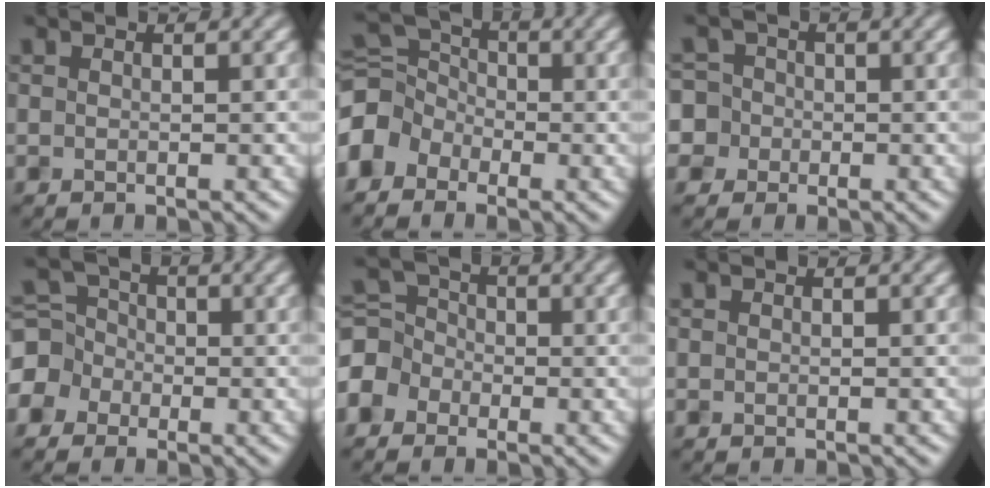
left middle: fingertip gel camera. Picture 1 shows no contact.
{"total": 4.5, "force": [-2.8, 3.2, 1.6], "torque": [-0.037, 0.017, -0.072]}
{"total": 5.0, "force": [-0.9, 4.7, 1.2], "torque": [-0.026, 0.032, -0.041]}
{"total": 4.6, "force": [-2.0, 4.0, 1.0], "torque": [-0.011, 0.019, -0.053]}
{"total": 3.8, "force": [-2.1, 3.1, 1.0], "torque": [-0.020, 0.011, -0.040]}
{"total": 0.0}